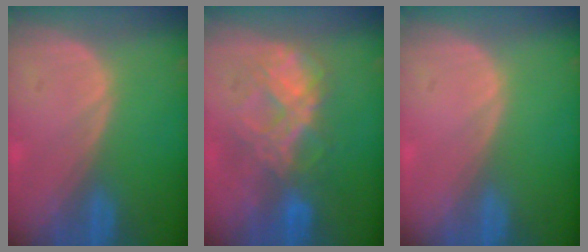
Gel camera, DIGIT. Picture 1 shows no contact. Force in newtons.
{"total": 8.0, "press": 7.4, "slide": 2.9}
{"total": 0.0}